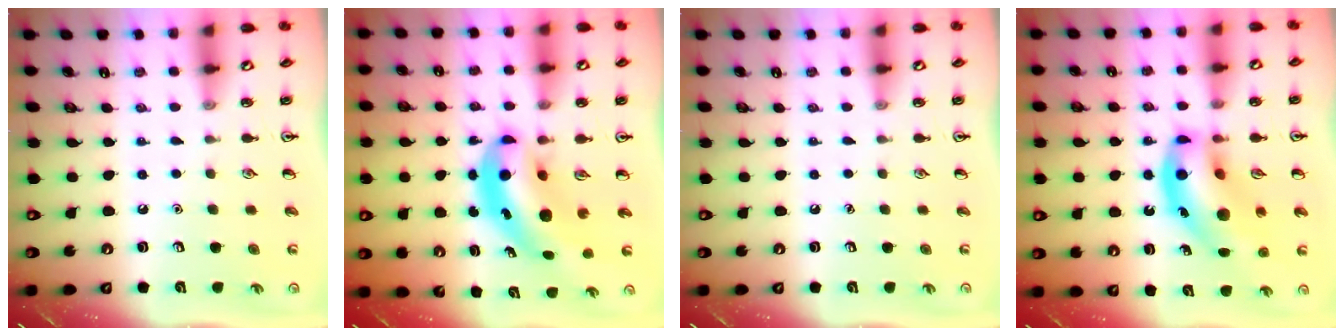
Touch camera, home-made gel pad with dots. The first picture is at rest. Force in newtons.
{"total": 8.5, "press": 8.2, "slide": 2.4}
{"total": 0.0}
{"total": 17.3, "press": 16.7, "slide": 4.8}